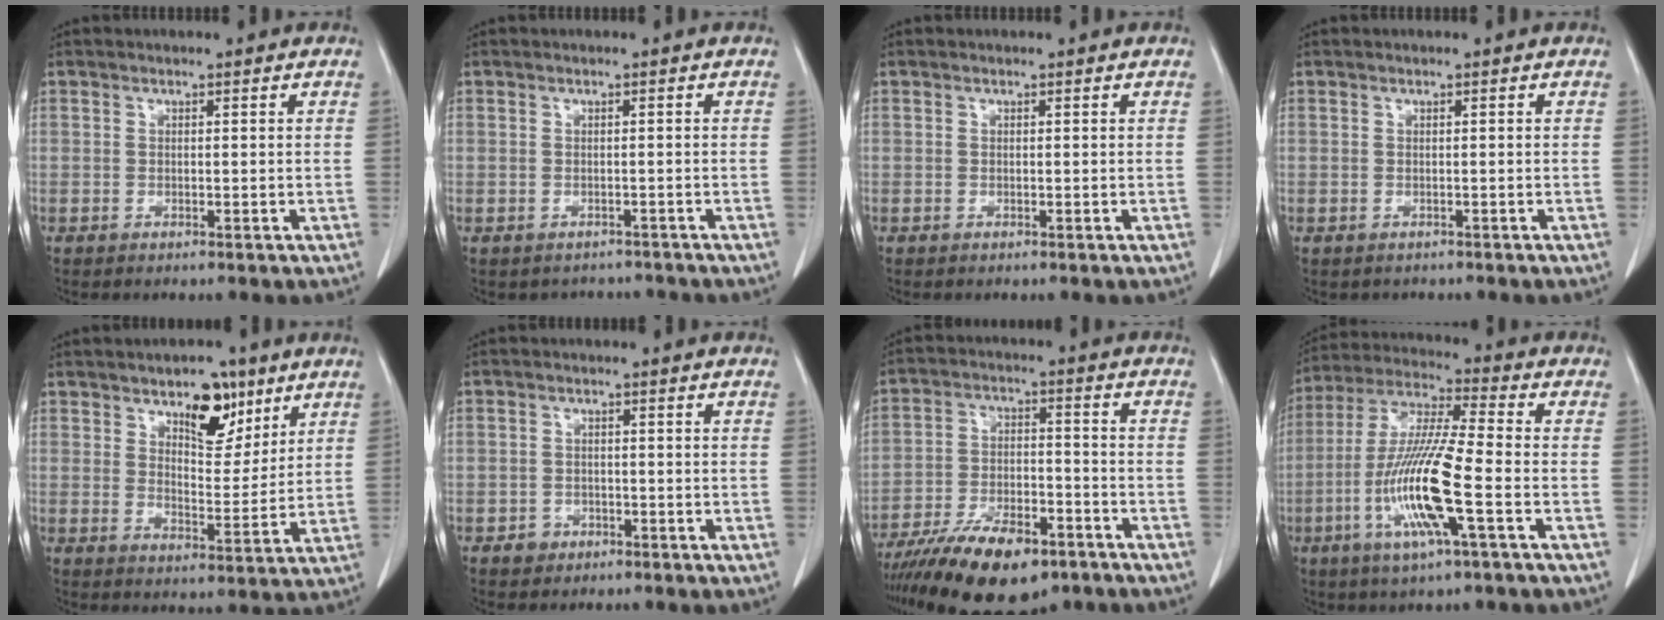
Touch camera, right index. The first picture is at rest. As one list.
[{"total": 3.0, "force": [-2.4, 1.7, -0.3], "torque": [0.001, 0.010, -0.033]}, {"total": 0.0}, {"total": 0.9, "force": [-0.6, 0.7, 0.0], "torque": [-0.003, 0.003, -0.007]}, {"total": 8.5, "force": [5.2, 4.1, 5.3], "torque": [-0.075, 0.000, 0.083]}, {"total": 2.3, "force": [-1.2, 2.0, 0.3], "torque": [-0.001, 0.010, -0.017]}, {"total": 16.2, "force": [-11.6, 5.7, 9.8], "torque": [-0.179, -0.012, -0.195]}, {"total": 14.6, "force": [-4.4, 0.6, 13.9], "torque": [-0.287, -0.010, -0.088]}]